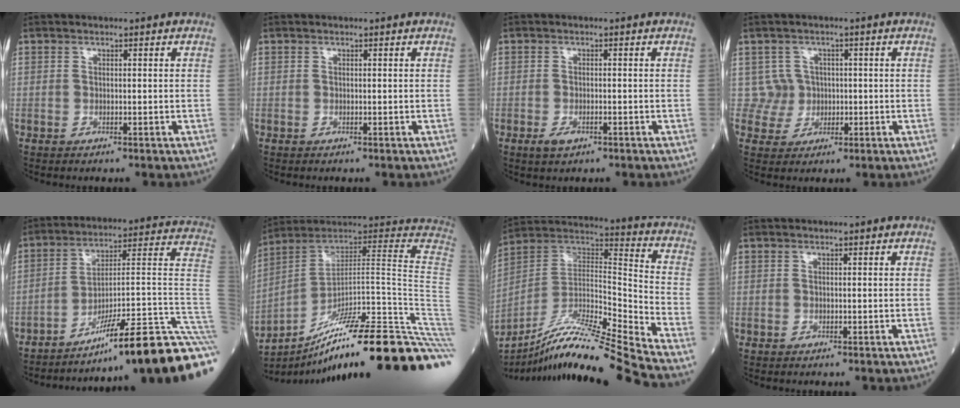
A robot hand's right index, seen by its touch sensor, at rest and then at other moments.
{"total": 0.0}
{"total": 2.2, "force": [-1.1, 1.1, 1.6], "torque": [-0.029, 0.000, -0.015]}
{"total": 4.1, "force": [0.6, 4.0, -0.7], "torque": [0.031, 0.010, 0.008]}
{"total": 25.3, "force": [-18.1, -0.8, 17.8], "torque": [-0.123, 0.015, -0.267]}
{"total": 32.1, "force": [-20.0, -1.0, 25.2], "torque": [-0.191, 0.020, -0.296]}
{"total": 20.8, "force": [-18.0, -2.2, 10.3], "torque": [-0.201, -0.006, -0.323]}
{"total": 0.0}